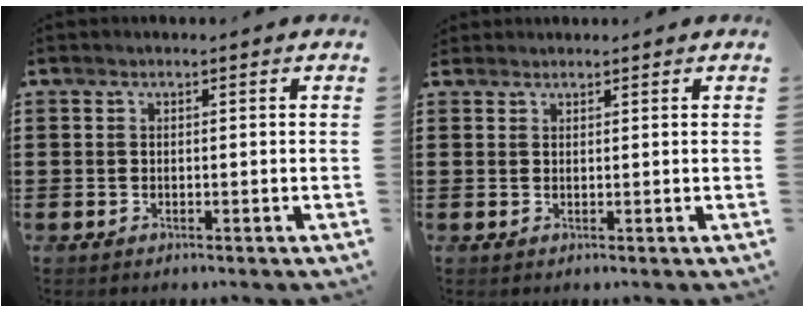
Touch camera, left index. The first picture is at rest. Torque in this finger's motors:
{"motor_torque": [-0.01, 0.08, 0.53, 0.05]}